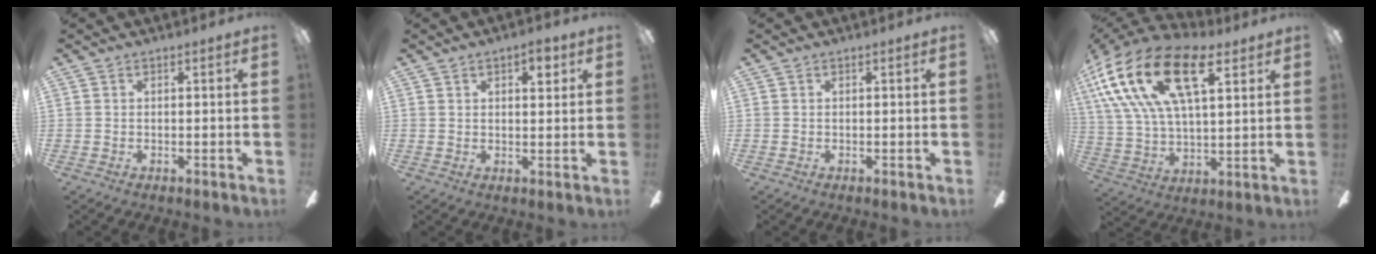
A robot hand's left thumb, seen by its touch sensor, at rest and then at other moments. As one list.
[{"total": 4.0, "force": [2.2, 1.8, 2.8], "torque": [-0.028, -0.006, 0.032]}, {"total": 0.0}, {"total": 24.2, "force": [11.0, 12.0, 17.9], "torque": [-0.358, -0.030, 0.185]}]